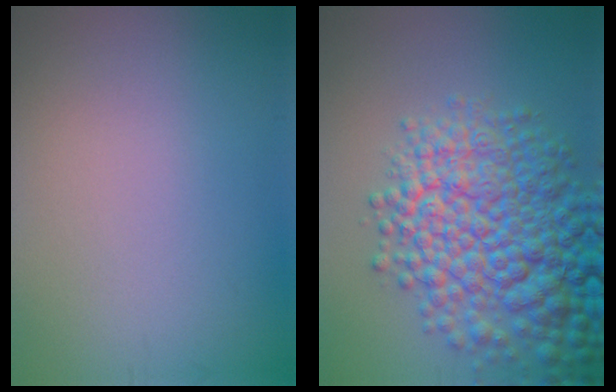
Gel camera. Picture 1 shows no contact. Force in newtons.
{"total": 10.8, "press": 10.8, "slide": 0.4}